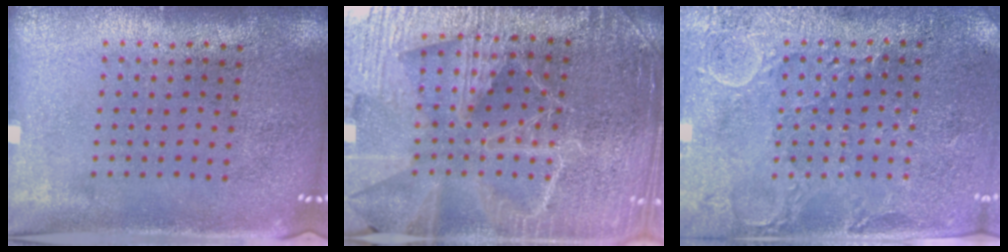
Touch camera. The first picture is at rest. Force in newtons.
{"total": 4.6, "press": 4.4, "slide": 1.5}
{"total": 2.7, "press": 2.6, "slide": 0.7}